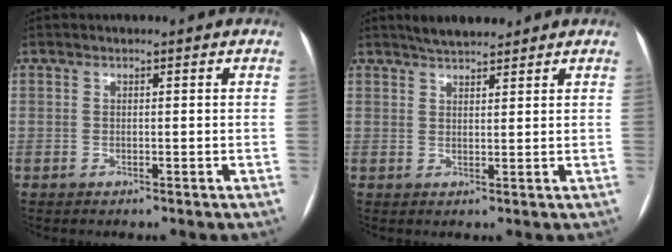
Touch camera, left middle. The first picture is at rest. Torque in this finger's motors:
{"motor_torque": [0.17, -0.19, -0.02, 0.00]}